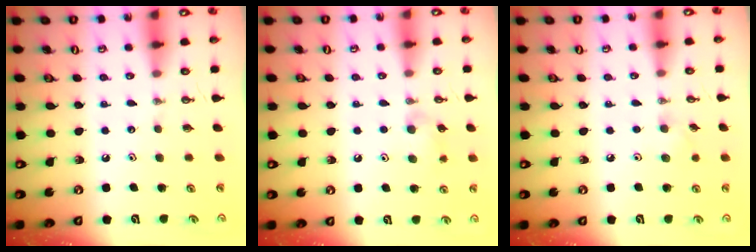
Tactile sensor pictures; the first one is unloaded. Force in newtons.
{"total": 8.4, "press": 7.5, "slide": 3.7}
{"total": 5.3, "press": 5.1, "slide": 1.2}